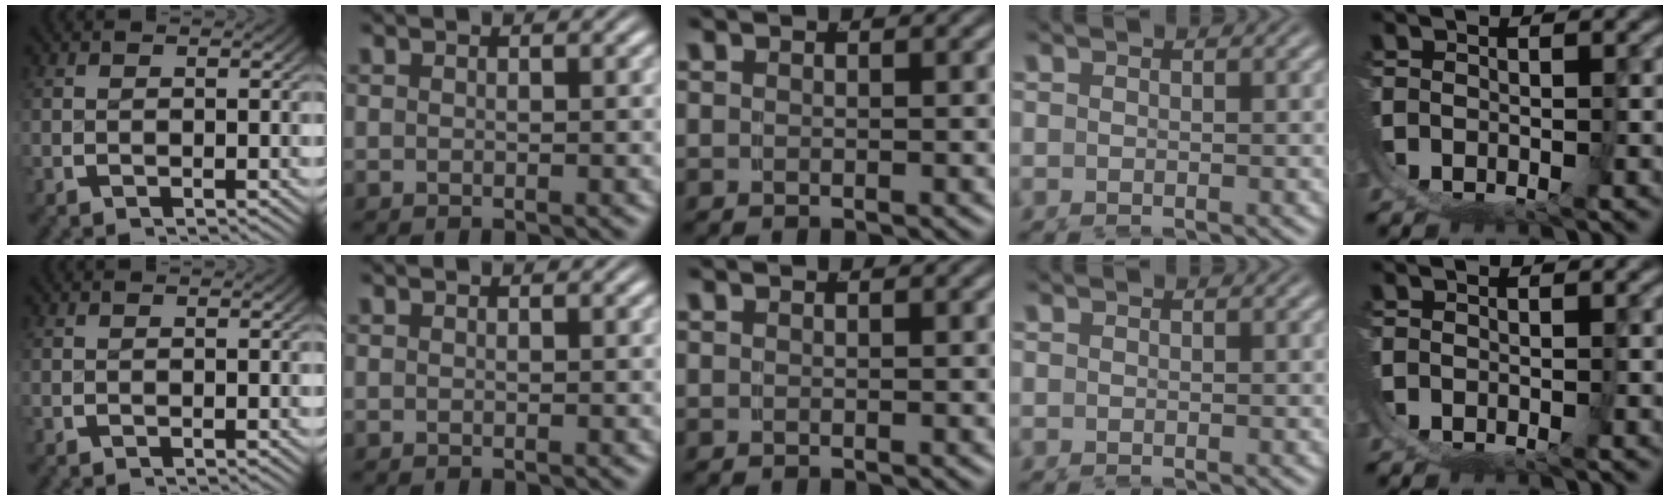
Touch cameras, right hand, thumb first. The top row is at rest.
{}